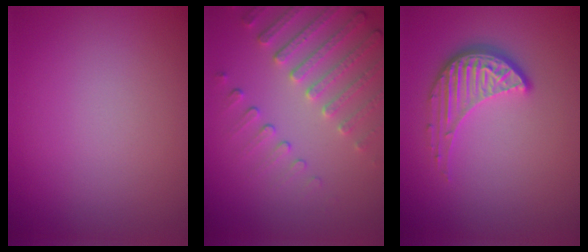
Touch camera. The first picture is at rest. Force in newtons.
{"total": 5.0, "press": 3.8, "slide": 3.3}
{"total": 4.1, "press": 3.0, "slide": 2.7}